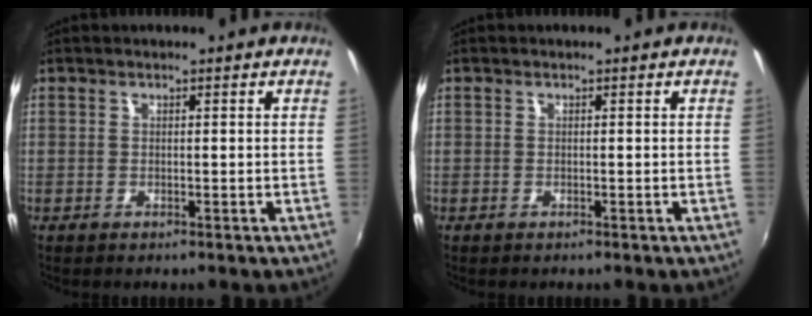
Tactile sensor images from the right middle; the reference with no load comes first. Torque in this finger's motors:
{"motor_torque": [0.90, -1.24, 0.07, 0.07]}